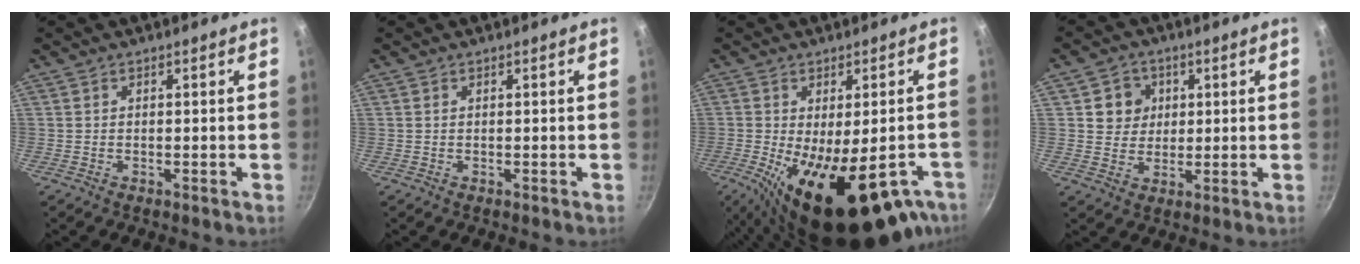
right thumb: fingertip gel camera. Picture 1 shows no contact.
{"total": 0.0}
{"total": 21.5, "force": [-9.7, 8.9, 17.0], "torque": [-0.218, -0.012, -0.118]}
{"total": 6.1, "force": [1.6, 5.7, 1.7], "torque": [0.010, 0.000, 0.024]}